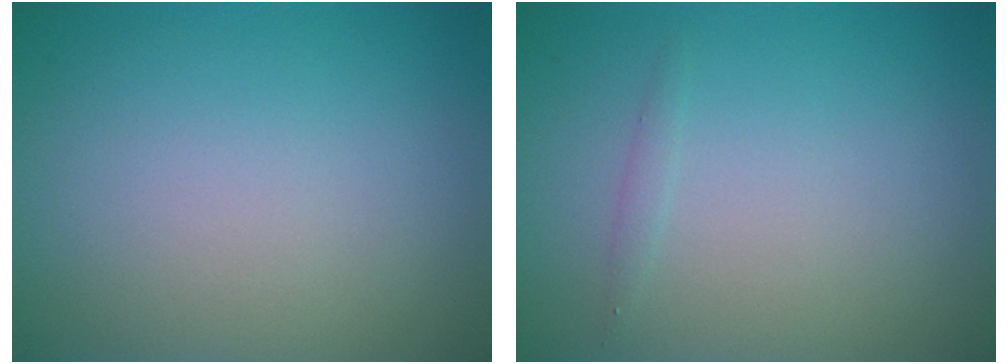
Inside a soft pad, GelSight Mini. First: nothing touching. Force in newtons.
{"total": 0.6, "press": 0.6, "slide": 0.0}